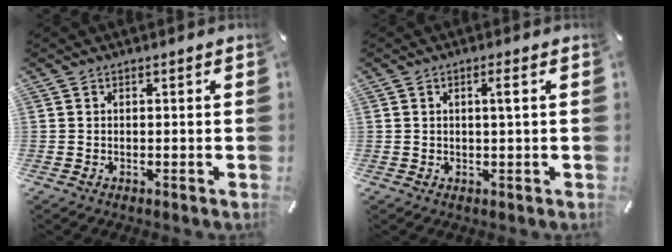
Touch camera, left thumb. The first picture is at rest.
{"total": 2.4, "force": [0.6, 0.3, 2.3], "torque": [-0.047, 0.003, 0.007]}